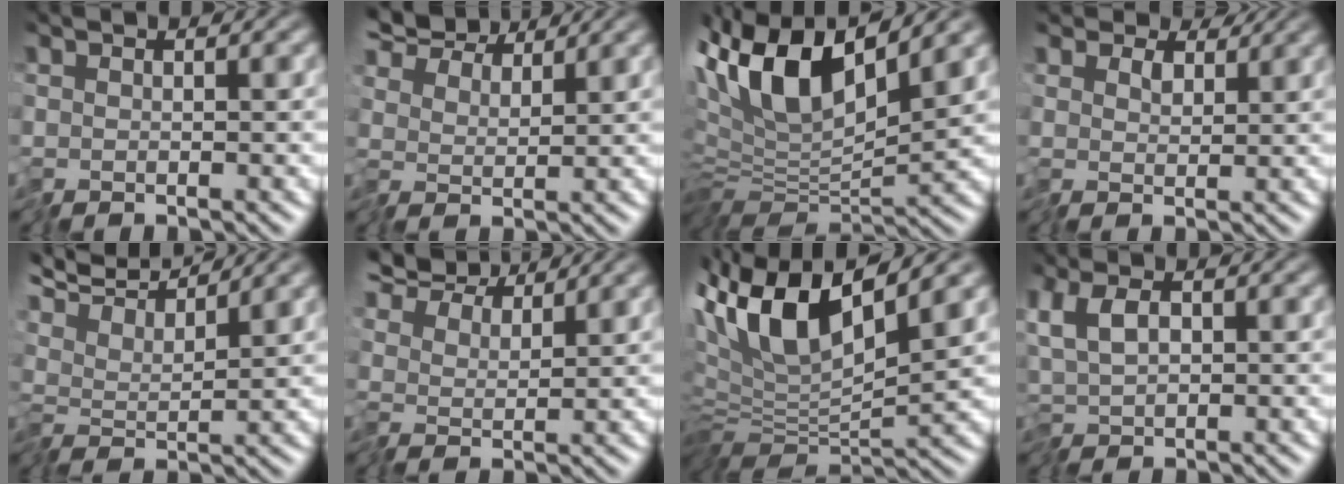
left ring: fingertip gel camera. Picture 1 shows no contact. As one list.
[{"total": 7.3, "force": [6.4, 2.4, 2.6], "torque": [-0.078, 0.019, 0.099]}, {"total": 8.8, "force": [2.9, 3.8, 7.4], "torque": [-0.143, 0.007, 0.045]}, {"total": 2.8, "force": [2.0, 1.7, 1.0], "torque": [-0.029, 0.003, 0.026]}, {"total": 5.3, "force": [4.8, 0.3, 2.2], "torque": [-0.058, 0.017, 0.080]}, {"total": 7.1, "force": [6.2, 2.3, 2.6], "torque": [-0.077, 0.023, 0.094]}, {"total": 8.0, "force": [2.7, 2.8, 6.9], "torque": [-0.139, 0.005, 0.042]}, {"total": 3.8, "force": [0.0, 2.1, 3.2], "torque": [-0.066, 0.004, -0.011]}]